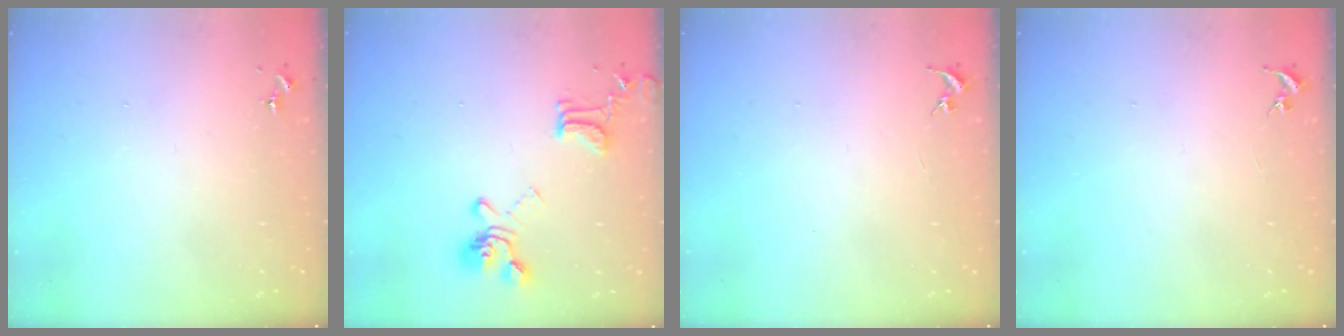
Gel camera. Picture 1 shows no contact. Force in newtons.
{"total": 16.2, "press": 16.2, "slide": 1.7}
{"total": 0.0}
{"total": 0.0}